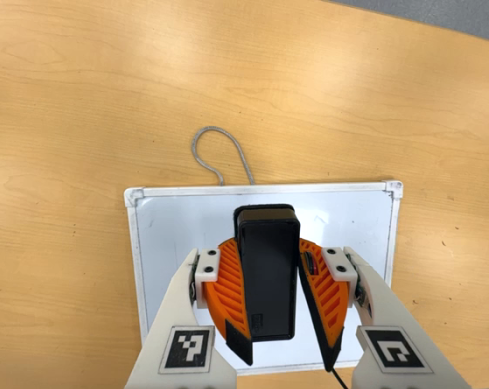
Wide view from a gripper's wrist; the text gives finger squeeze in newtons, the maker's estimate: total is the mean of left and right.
{"total": 9.6, "left": 9.4, "right": 9.8}